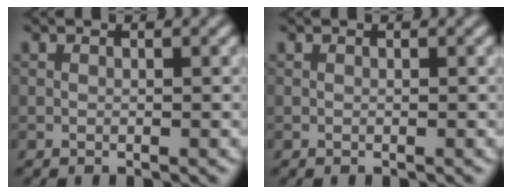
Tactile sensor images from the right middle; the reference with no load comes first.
{"total": 0.0}